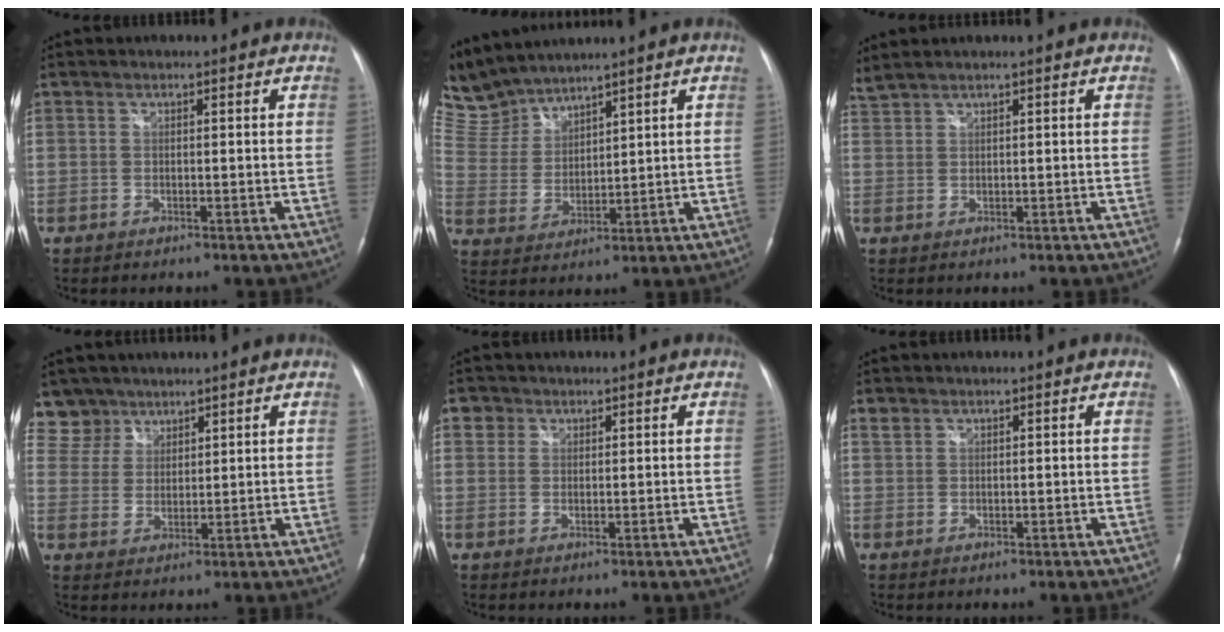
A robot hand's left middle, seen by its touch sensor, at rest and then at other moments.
{"total": 8.0, "force": [8.0, 0.5, 0.5], "torque": [-0.037, 0.016, 0.181]}
{"total": 3.0, "force": [2.7, -0.3, 1.4], "torque": [-0.038, 0.028, 0.057]}
{"total": 6.1, "force": [4.8, 3.7, -0.7], "torque": [0.021, 0.004, 0.095]}
{"total": 2.0, "force": [1.0, 1.8, 0.1], "torque": [0.010, 0.004, 0.009]}
{"total": 0.9, "force": [0.8, 0.5, 0.1], "torque": [-0.005, 0.009, 0.016]}